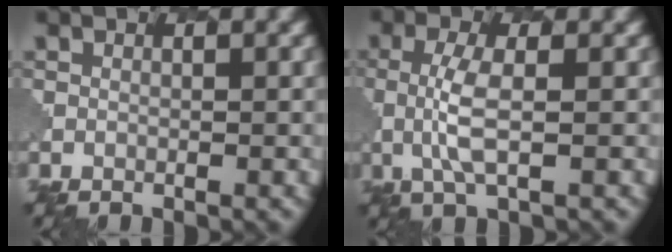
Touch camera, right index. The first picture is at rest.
{"total": 3.1, "force": [0.0, 0.9, 3.0], "torque": [-0.072, -0.003, 0.000]}